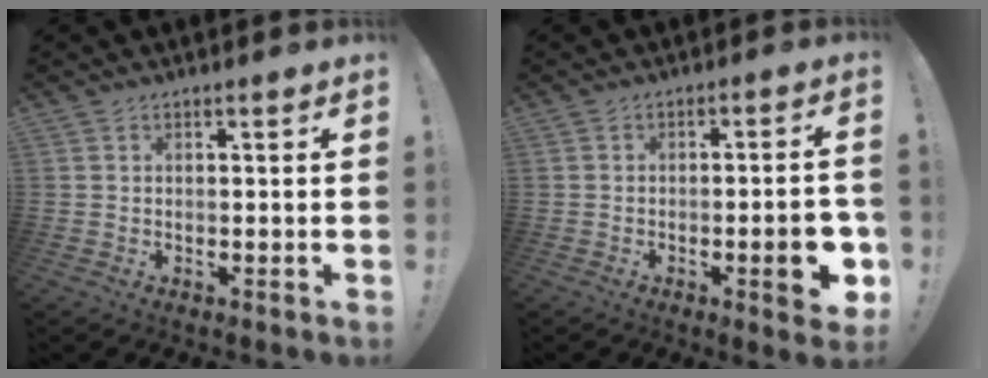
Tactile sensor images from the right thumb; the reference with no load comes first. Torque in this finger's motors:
{"motor_torque": [0.88, 1.09, 0.53, -0.32, 0.22]}